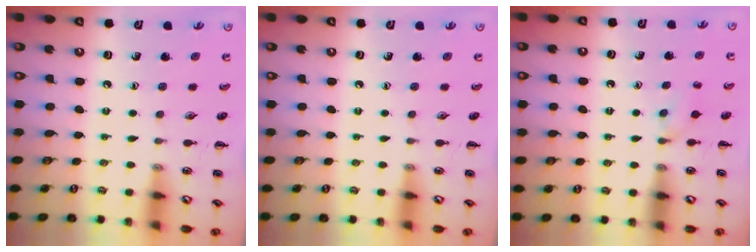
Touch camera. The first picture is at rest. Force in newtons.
{"total": 0.0}
{"total": 3.9, "press": 3.7, "slide": 1.4}